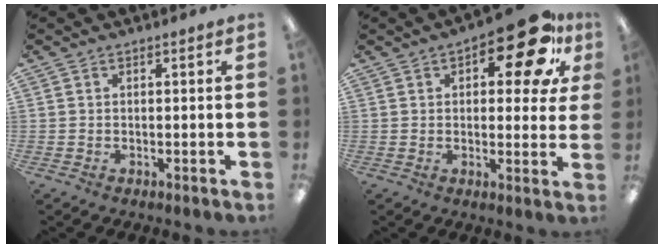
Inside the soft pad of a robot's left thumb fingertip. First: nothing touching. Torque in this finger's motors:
{"motor_torque": [-0.18, 0.75, 0.16, -0.11, 0.09]}